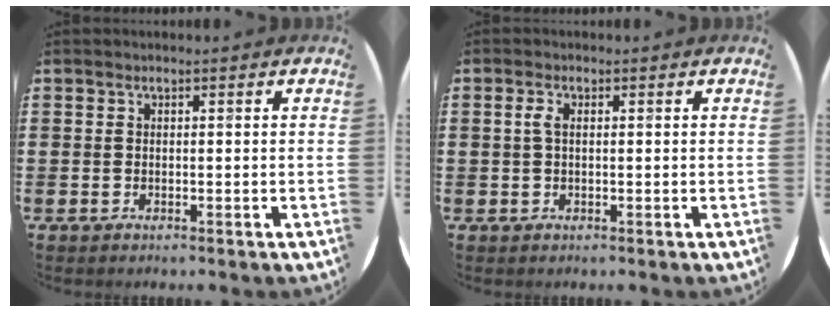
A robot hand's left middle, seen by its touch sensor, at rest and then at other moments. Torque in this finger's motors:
{"motor_torque": [0.20, -0.17, 0.06, 0.07]}